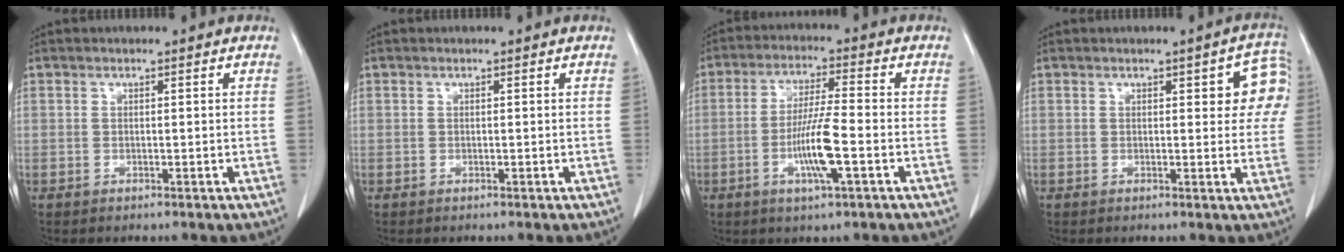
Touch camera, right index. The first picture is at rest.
{"total": 0.0}
{"total": 8.4, "force": [-2.5, 0.3, 8.0], "torque": [-0.153, -0.007, -0.051]}
{"total": 6.0, "force": [2.0, 2.3, 5.1], "torque": [-0.040, 0.013, 0.015]}